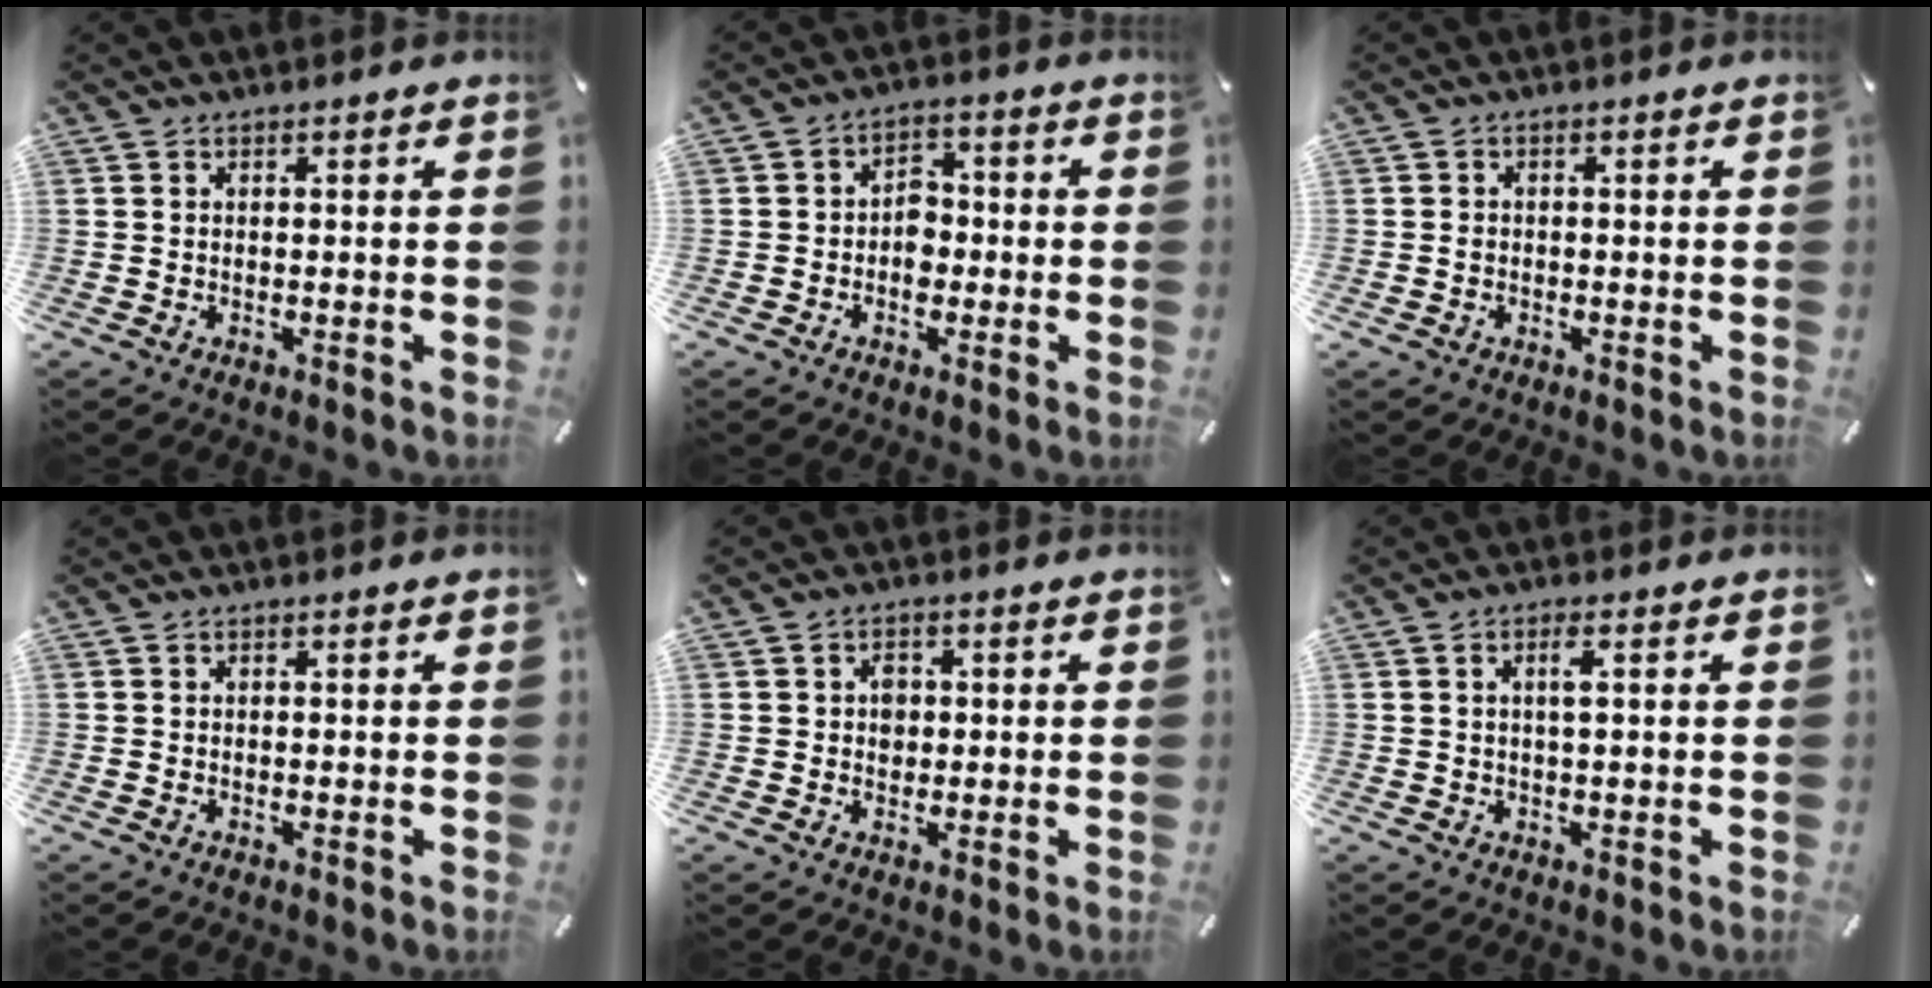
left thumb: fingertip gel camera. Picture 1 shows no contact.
{"total": 5.0, "force": [-1.5, 3.9, 2.7], "torque": [-0.039, 0.010, -0.029]}
{"total": 1.2, "force": [-0.3, 1.0, 0.6], "torque": [-0.012, 0.004, -0.008]}
{"total": 0.0}
{"total": 3.2, "force": [0.1, 2.8, 1.7], "torque": [-0.010, -0.003, -0.006]}
{"total": 3.0, "force": [0.8, 0.8, 2.8], "torque": [-0.057, 0.006, 0.011]}